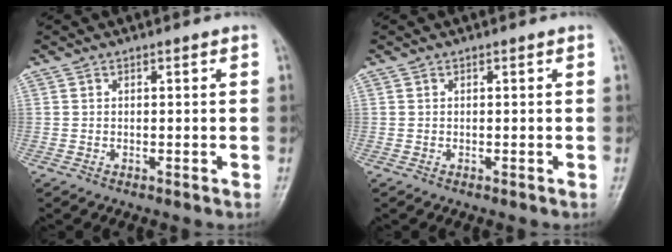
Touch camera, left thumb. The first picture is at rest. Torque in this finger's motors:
{"motor_torque": [0.00, 0.00, 0.00, 0.00, 0.00]}